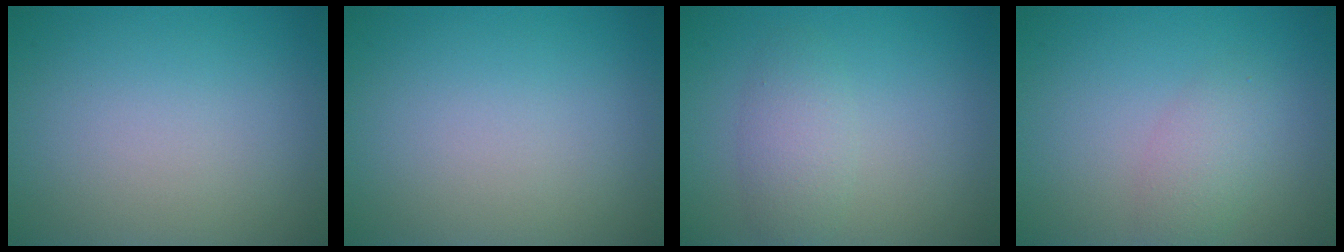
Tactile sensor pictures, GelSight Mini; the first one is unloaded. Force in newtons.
{"total": 0.0}
{"total": 2.5, "press": 2.5, "slide": 0.2}
{"total": 2.2, "press": 2.2, "slide": 0.1}